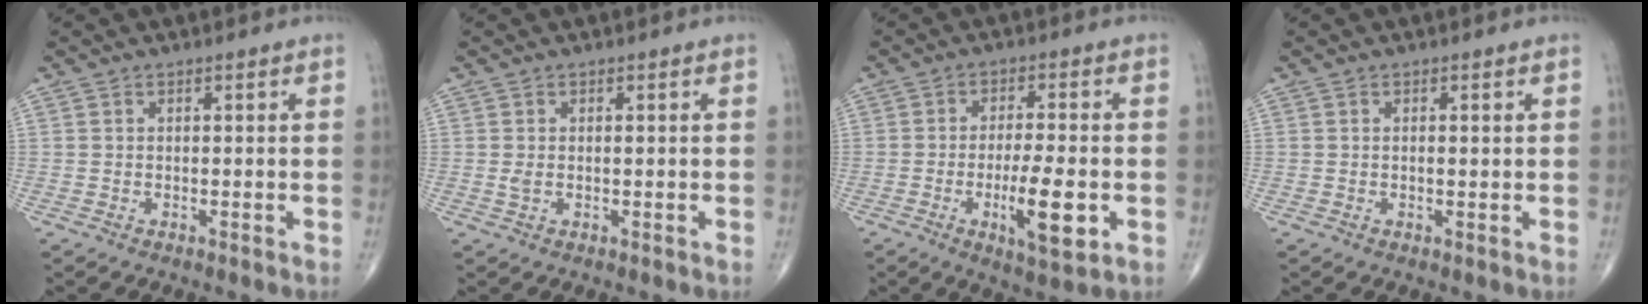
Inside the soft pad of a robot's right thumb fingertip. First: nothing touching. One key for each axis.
{"total": 1.6, "fx": 0.1, "fy": 0.8, "fz": 1.3, "tx": -0.032, "ty": 0.004, "tz": 0.005}
{"total": 10.2, "fx": -2.7, "fy": 2.7, "fz": 9.4, "tx": -0.153, "ty": -0.004, "tz": -0.041}
{"total": 1.1, "fx": 0.2, "fy": 0.3, "fz": 1.0, "tx": -0.016, "ty": -0.001, "tz": 0.002}